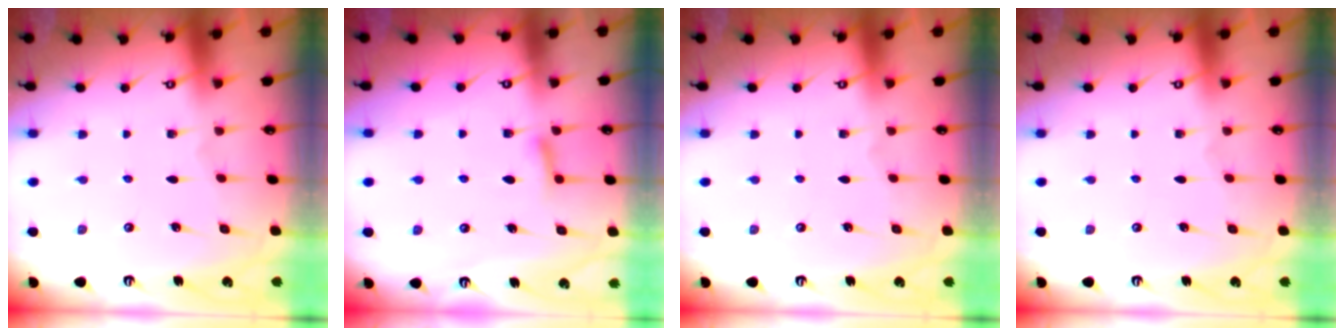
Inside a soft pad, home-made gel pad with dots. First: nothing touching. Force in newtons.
{"total": 6.5, "press": 6.5, "slide": 0.9}
{"total": 0.0}
{"total": 0.0}